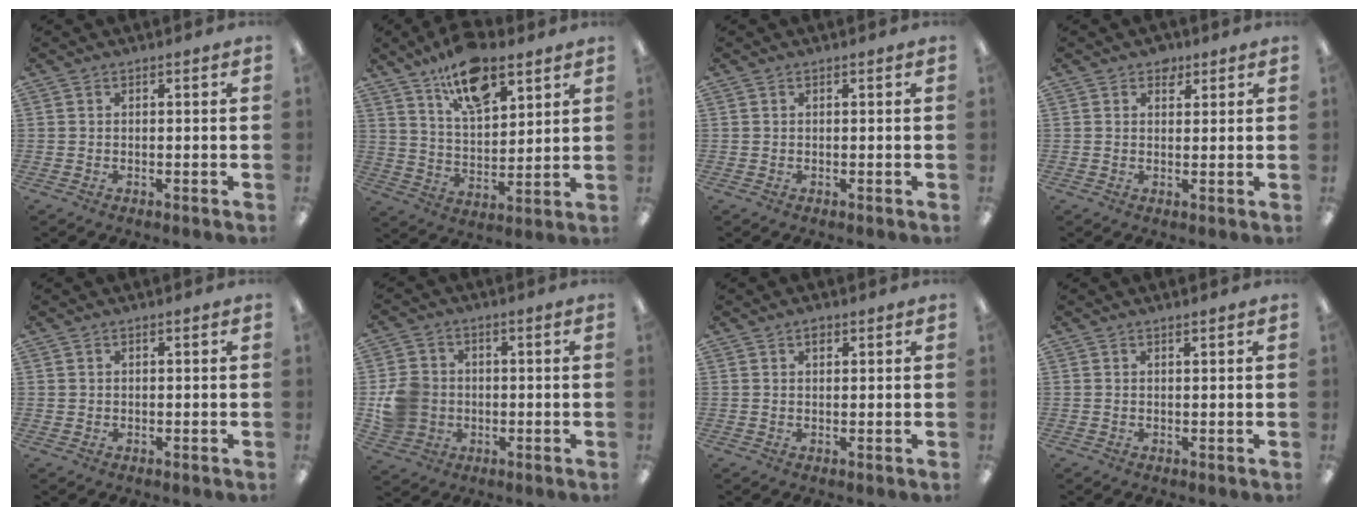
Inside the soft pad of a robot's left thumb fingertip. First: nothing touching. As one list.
[{"total": 14.9, "force": [10.0, 6.5, 8.9], "torque": [-0.146, -0.043, 0.174]}, {"total": 0.0}, {"total": 2.9, "force": [2.0, 1.9, 1.0], "torque": [0.001, -0.005, 0.032]}, {"total": 0.6, "force": [0.3, 0.6, 0.0], "torque": [0.000, 0.004, 0.005]}, {"total": 8.9, "force": [-0.8, 8.1, 3.7], "torque": [-0.069, 0.015, -0.010]}, {"total": 1.6, "force": [1.0, 0.9, 0.9], "torque": [-0.012, -0.001, 0.017]}, {"total": 0.7, "force": [0.6, 0.1, 0.4], "torque": [-0.007, 0.001, 0.010]}]